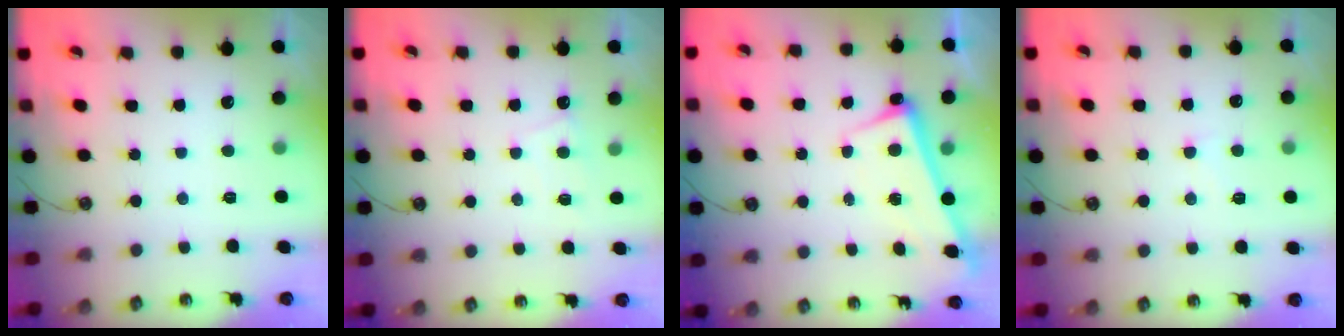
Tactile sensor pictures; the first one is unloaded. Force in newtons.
{"total": 2.3, "press": 2.2, "slide": 0.3}
{"total": 2.5, "press": 2.3, "slide": 1.0}
{"total": 1.6, "press": 1.4, "slide": 0.7}